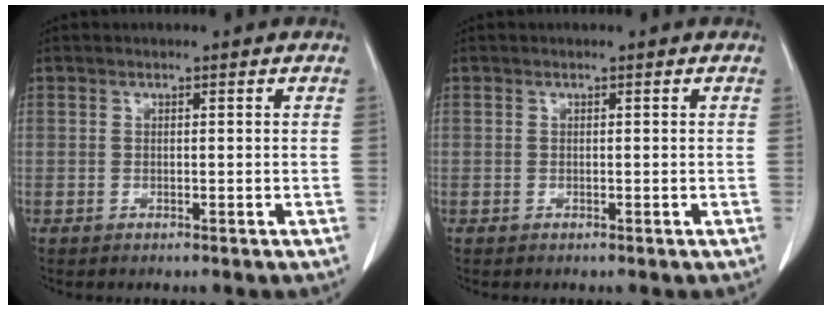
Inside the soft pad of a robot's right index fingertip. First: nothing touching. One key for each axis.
{"total": 0.0}